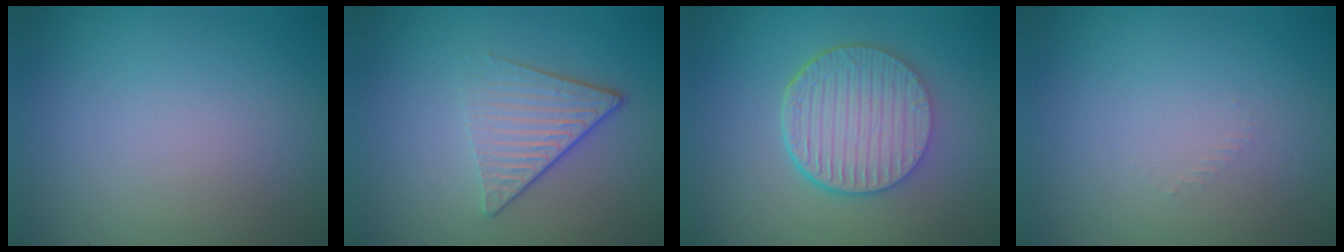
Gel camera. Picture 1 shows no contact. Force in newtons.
{"total": 4.1, "press": 2.9, "slide": 2.8}
{"total": 6.5, "press": 4.8, "slide": 4.5}
{"total": 0.5, "press": 0.5, "slide": 0.2}